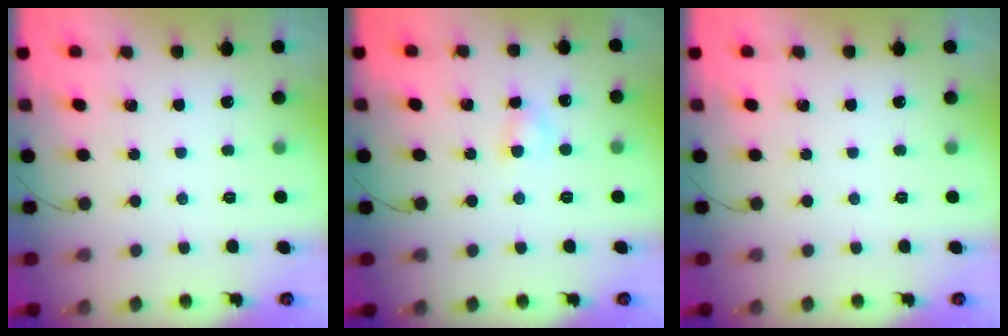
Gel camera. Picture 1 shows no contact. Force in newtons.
{"total": 2.5, "press": 2.3, "slide": 1.0}
{"total": 0.0}